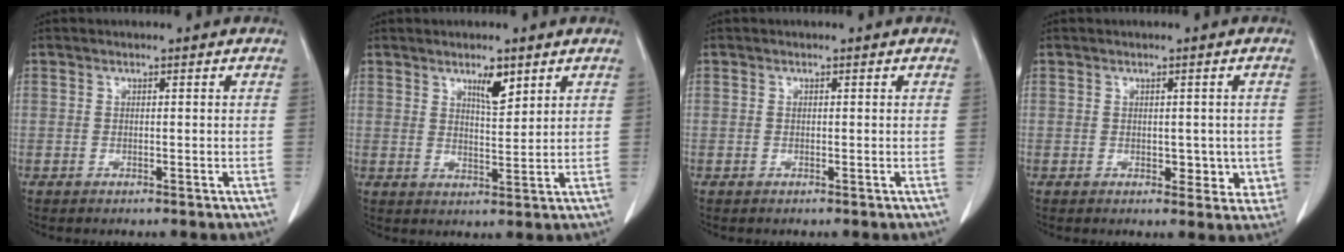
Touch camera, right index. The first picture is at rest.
{"total": 3.3, "force": [2.0, -0.2, 2.6], "torque": [-0.049, -0.007, 0.037]}
{"total": 0.0}
{"total": 5.6, "force": [-0.5, 3.5, 4.3], "torque": [-0.027, 0.003, 0.003]}